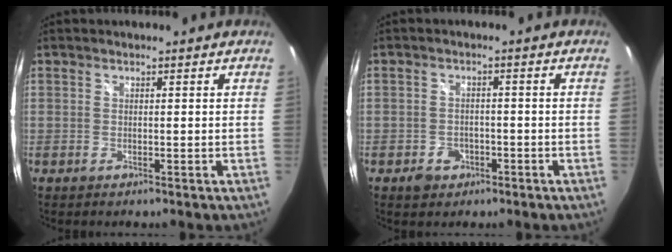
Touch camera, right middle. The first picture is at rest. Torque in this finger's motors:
{"motor_torque": [0.48, -0.49, 0.02, 0.04]}